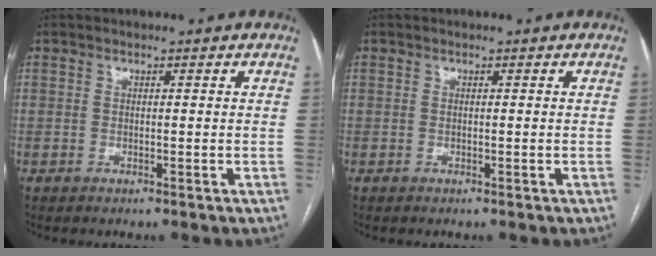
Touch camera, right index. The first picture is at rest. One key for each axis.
{"total": 0.0}